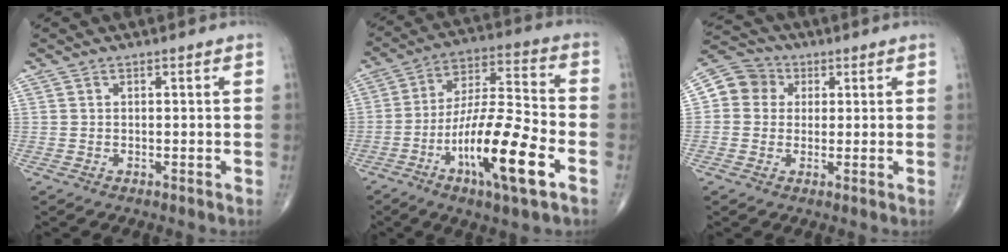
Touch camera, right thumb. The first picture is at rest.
{"total": 18.6, "force": [-7.4, 3.8, 16.6], "torque": [-0.307, 0.032, -0.127]}
{"total": 7.2, "force": [1.4, 6.7, 2.4], "torque": [-0.020, 0.012, 0.013]}